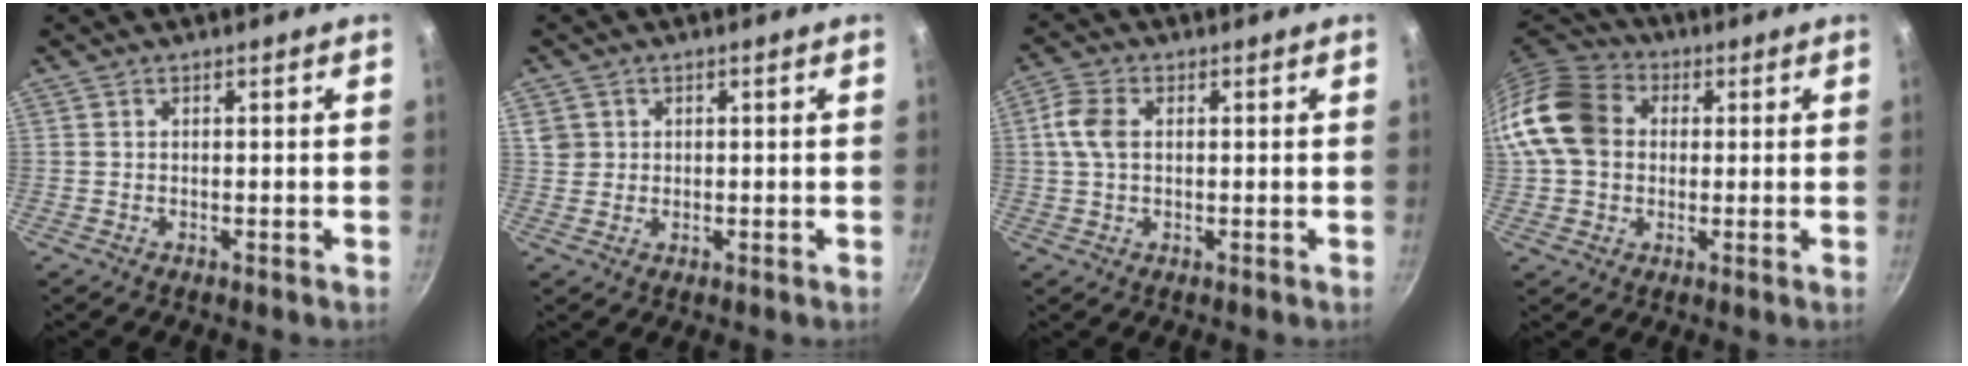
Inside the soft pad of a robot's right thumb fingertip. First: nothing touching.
{"total": 3.2, "force": [0.7, 3.0, 0.9], "torque": [-0.005, 0.005, 0.014]}
{"total": 5.4, "force": [0.8, 3.5, 4.0], "torque": [-0.083, 0.011, 0.011]}
{"total": 13.0, "force": [0.6, 10.1, 8.1], "torque": [-0.135, 0.026, -0.008]}